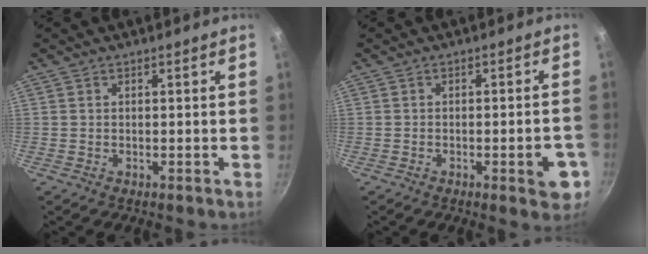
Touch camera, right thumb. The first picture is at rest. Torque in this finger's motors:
{"motor_torque": [2.87, 2.14, 0.96, -0.40, 0.02]}